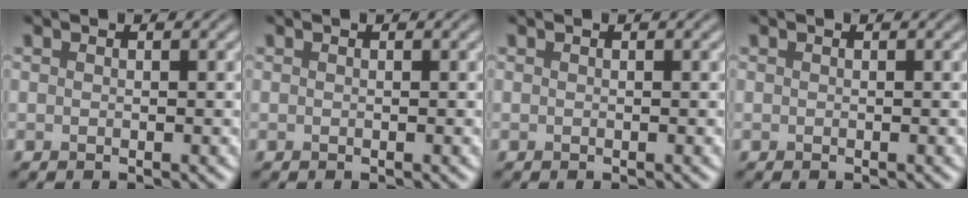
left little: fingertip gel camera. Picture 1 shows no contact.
{"total": 0.0}
{"total": 0.0}
{"total": 0.0}